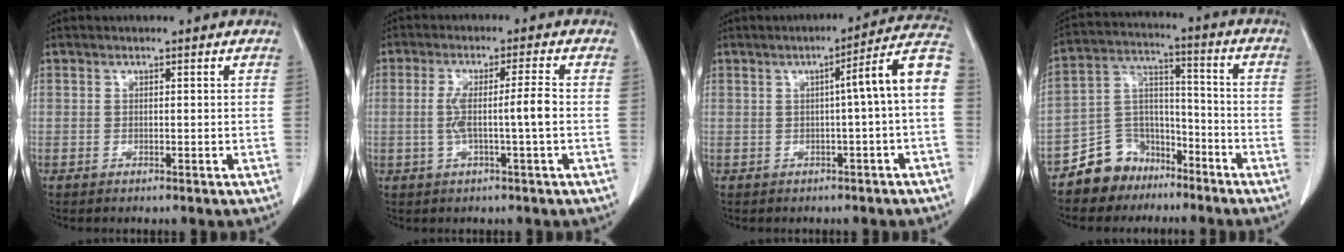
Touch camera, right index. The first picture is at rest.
{"total": 5.4, "force": [-0.8, -0.5, 5.4], "torque": [-0.107, 0.010, -0.011]}
{"total": 8.1, "force": [-0.4, -0.8, 8.1], "torque": [-0.101, 0.022, -0.011]}
{"total": 9.8, "force": [-7.1, 6.5, 1.5], "torque": [-0.028, 0.045, -0.125]}